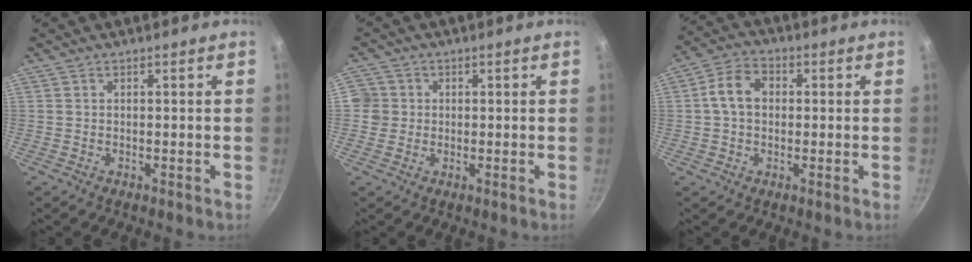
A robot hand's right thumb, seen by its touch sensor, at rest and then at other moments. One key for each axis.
{"total": 3.9, "fx": 0.0, "fy": 3.9, "fz": 0.7, "tx": 0.017, "ty": 0.007, "tz": -0.006}
{"total": 7.3, "fx": 0.6, "fy": 5.5, "fz": 4.7, "tx": -0.069, "ty": 0.019, "tz": -0.002}